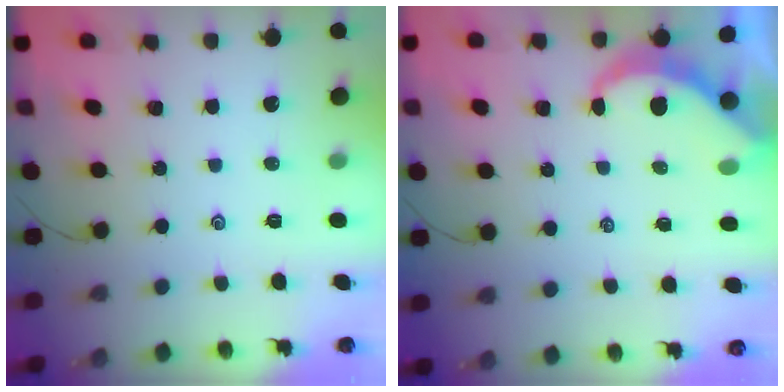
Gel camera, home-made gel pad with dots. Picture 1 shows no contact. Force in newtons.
{"total": 6.2, "press": 6.2, "slide": 0.2}